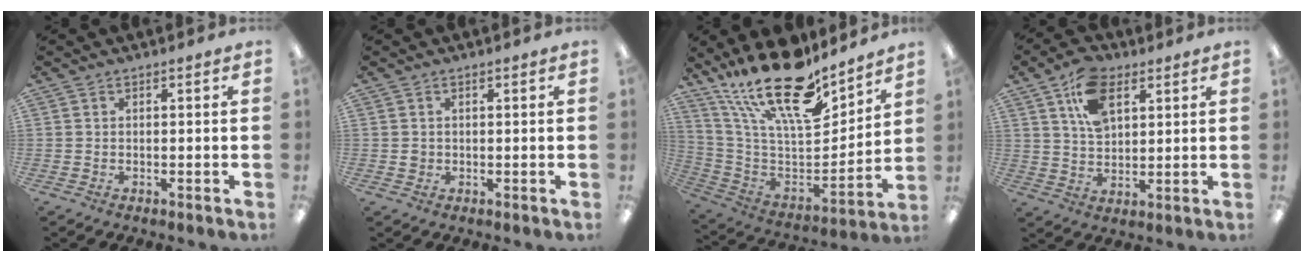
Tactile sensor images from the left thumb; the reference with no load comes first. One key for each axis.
{"total": 1.2, "fx": 0.2, "fy": 1.2, "fz": 0.2, "tx": -0.007, "ty": 0.006, "tz": 0.002}
{"total": 23.9, "fx": 17.3, "fy": 8.5, "fz": 14.1, "tx": -0.255, "ty": -0.114, "tz": 0.302}
{"total": 11.4, "fx": 5.4, "fy": 6.8, "fz": 7.3, "tx": -0.131, "ty": 0.000, "tz": 0.101}